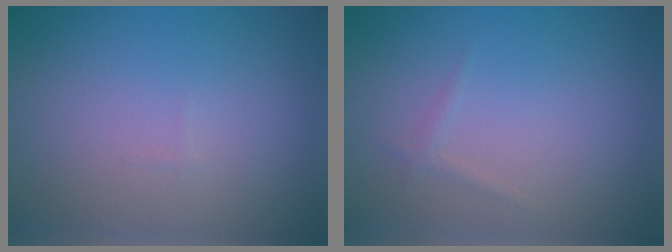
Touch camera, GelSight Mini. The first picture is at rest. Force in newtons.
{"total": 0.6, "press": 0.6, "slide": 0.1}